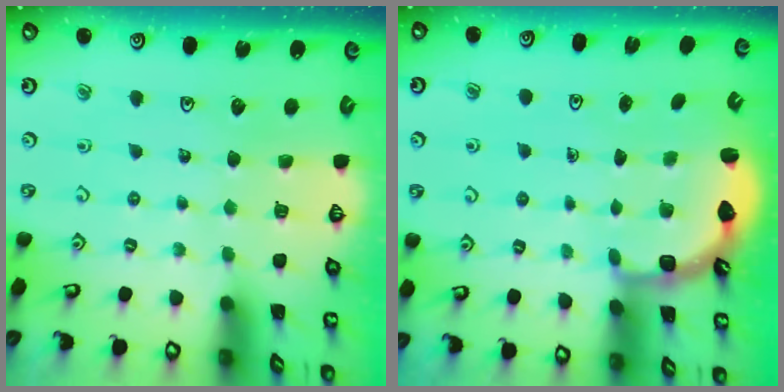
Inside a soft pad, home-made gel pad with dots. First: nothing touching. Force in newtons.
{"total": 3.2, "press": 2.2, "slide": 2.4}